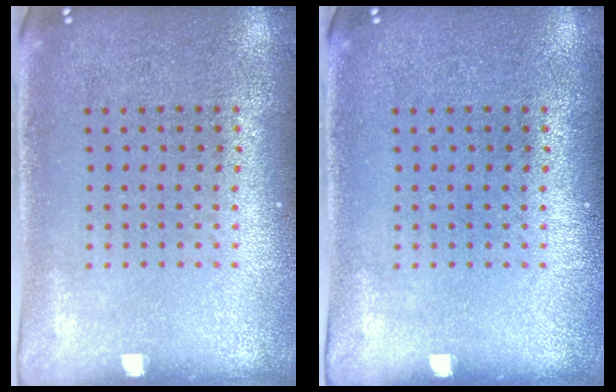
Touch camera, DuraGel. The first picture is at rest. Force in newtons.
{"total": 0.0}